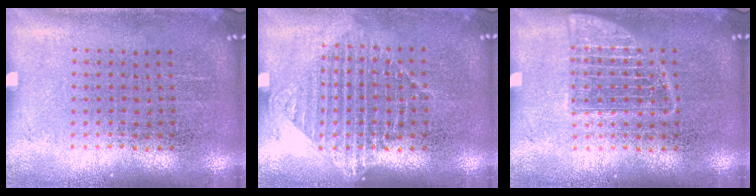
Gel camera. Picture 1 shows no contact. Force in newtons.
{"total": 1.1, "press": 1.0, "slide": 0.5}
{"total": 2.5, "press": 2.5, "slide": 0.4}